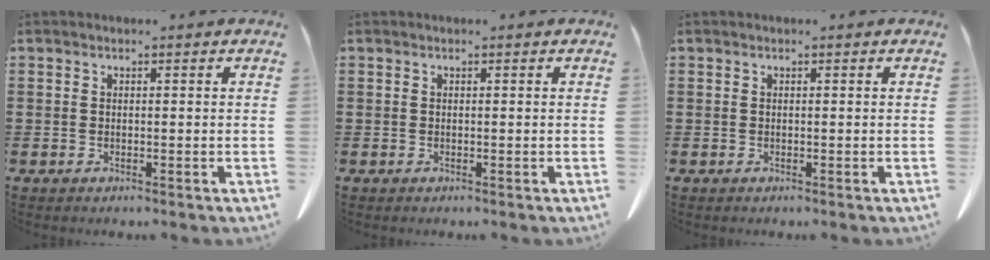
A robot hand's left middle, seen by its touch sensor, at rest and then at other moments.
{"total": 0.0}
{"total": 0.0}